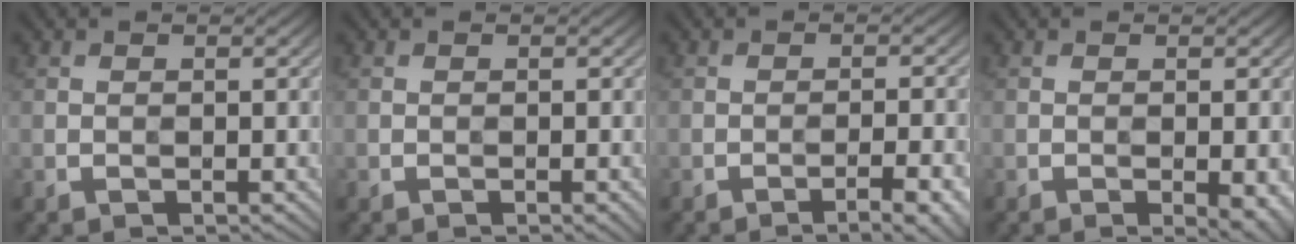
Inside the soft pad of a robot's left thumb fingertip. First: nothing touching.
{"total": 0.7, "force": [-0.3, 0.1, 0.6], "torque": [-0.010, -0.002, -0.005]}
{"total": 5.8, "force": [-3.7, 0.9, 4.3], "torque": [-0.064, 0.013, -0.053]}
{"total": 3.1, "force": [-1.2, 0.6, 2.8], "torque": [-0.042, -0.003, -0.013]}